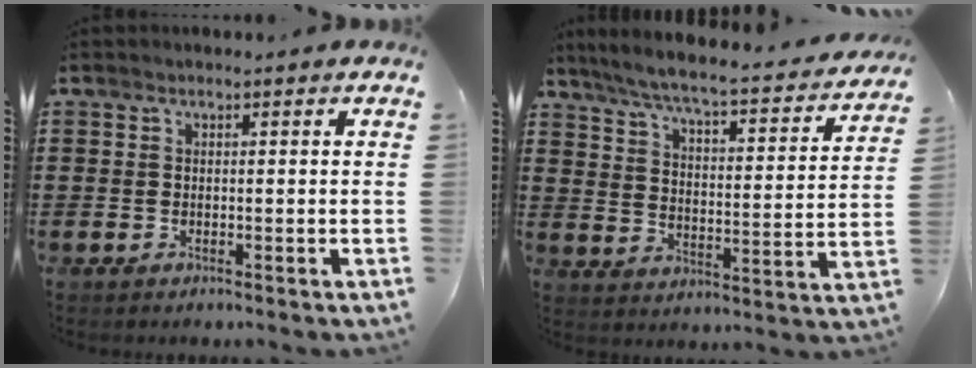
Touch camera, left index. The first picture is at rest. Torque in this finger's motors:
{"motor_torque": [1.34, -0.79, 0.26, 0.13]}